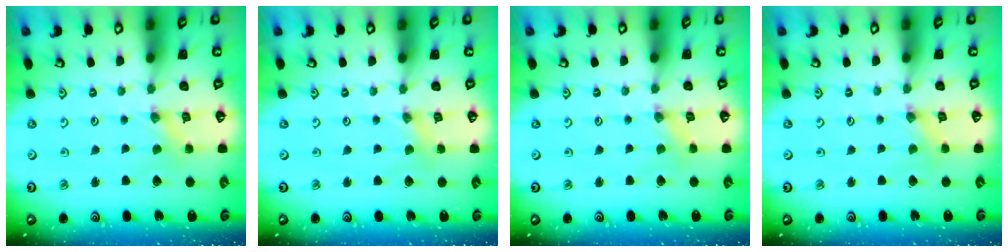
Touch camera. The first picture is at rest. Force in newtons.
{"total": 0.9, "press": 0.9, "slide": 0.2}
{"total": 0.0}
{"total": 0.0}